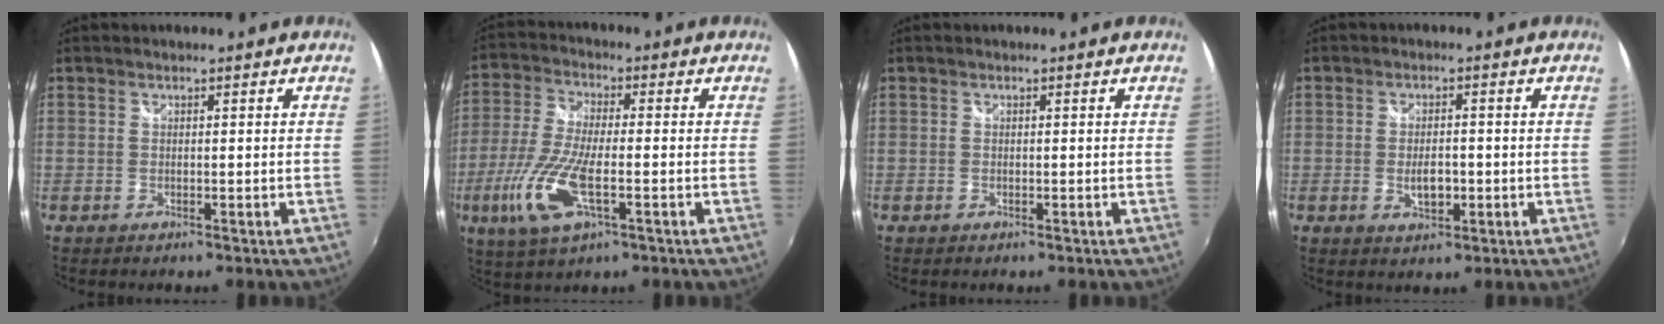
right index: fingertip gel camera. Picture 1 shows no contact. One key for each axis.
{"total": 12.9, "fx": -4.5, "fy": 4.0, "fz": 11.4, "tx": -0.255, "ty": -0.016, "tz": -0.089}
{"total": 0.0}
{"total": 4.2, "fx": -0.9, "fy": 2.2, "fz": 3.4, "tx": -0.063, "ty": -0.003, "tz": -0.014}